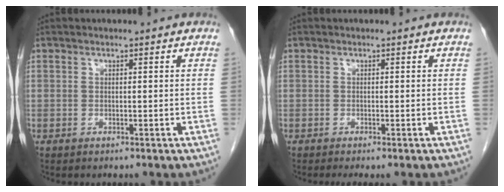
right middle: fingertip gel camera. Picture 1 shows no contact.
{"total": 1.5, "force": [-1.2, 0.0, 0.9], "torque": [-0.014, -0.005, -0.017]}